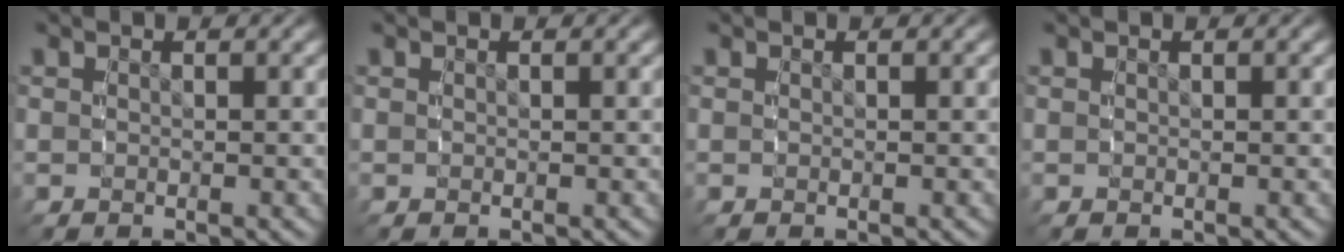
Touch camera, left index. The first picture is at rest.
{"total": 0.0}
{"total": 0.0}
{"total": 0.0}